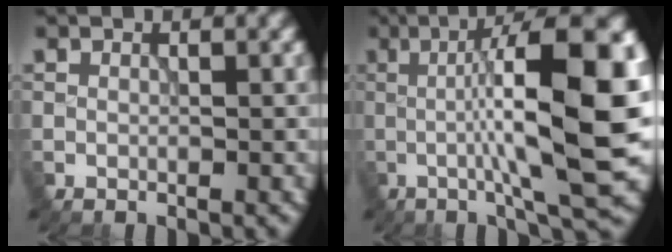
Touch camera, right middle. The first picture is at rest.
{"total": 14.8, "force": [0.3, 3.0, 14.5], "torque": [-0.188, 0.015, 0.001]}